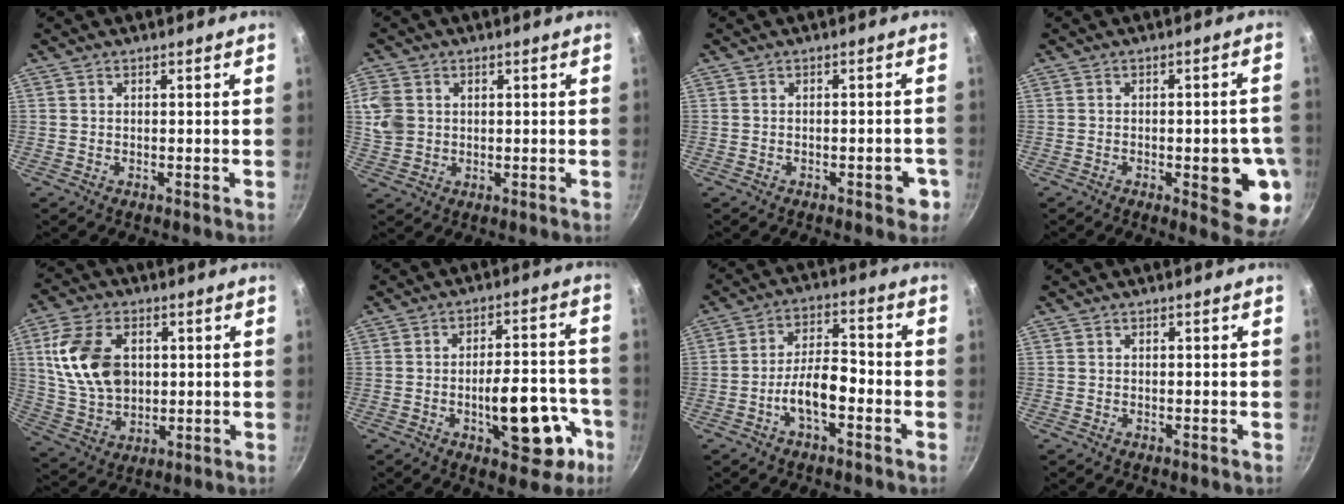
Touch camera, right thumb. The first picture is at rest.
{"total": 6.8, "force": [1.3, 5.6, 3.6], "torque": [-0.061, -0.005, 0.025]}
{"total": 3.7, "force": [-1.7, 1.6, 2.9], "torque": [-0.022, 0.012, -0.021]}
{"total": 11.2, "force": [-2.6, 4.0, 10.1], "torque": [-0.094, 0.006, -0.030]}
{"total": 15.0, "force": [2.9, 10.2, 10.6], "torque": [-0.183, -0.006, 0.063]}
{"total": 15.0, "force": [-5.6, 6.7, 12.2], "torque": [-0.120, 0.040, -0.071]}
{"total": 8.3, "force": [-3.3, 3.6, 6.7], "torque": [-0.107, 0.041, -0.062]}
{"total": 0.0}